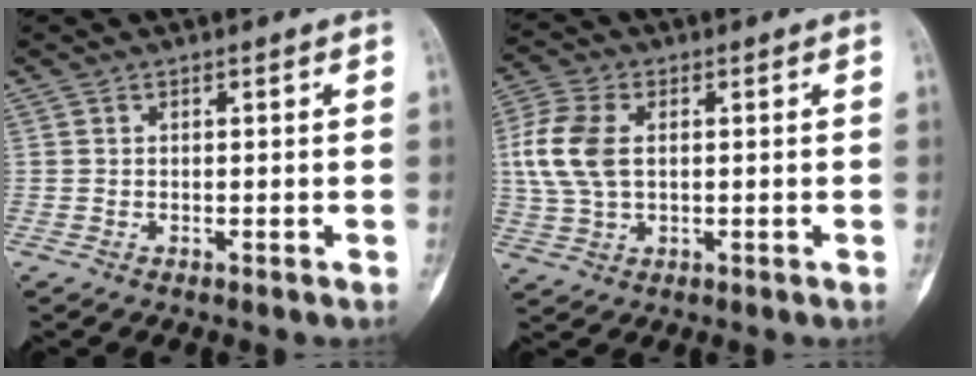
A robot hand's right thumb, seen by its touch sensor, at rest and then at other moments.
{"total": 9.5, "force": [1.1, 6.0, 7.3], "torque": [-0.168, 0.010, 0.022]}